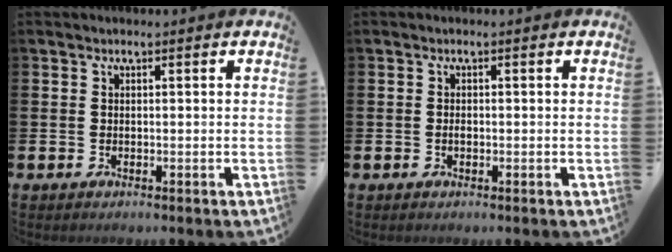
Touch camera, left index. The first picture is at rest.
{"total": 0.7, "force": [-0.2, 0.4, 0.6], "torque": [-0.007, 0.000, -0.006]}